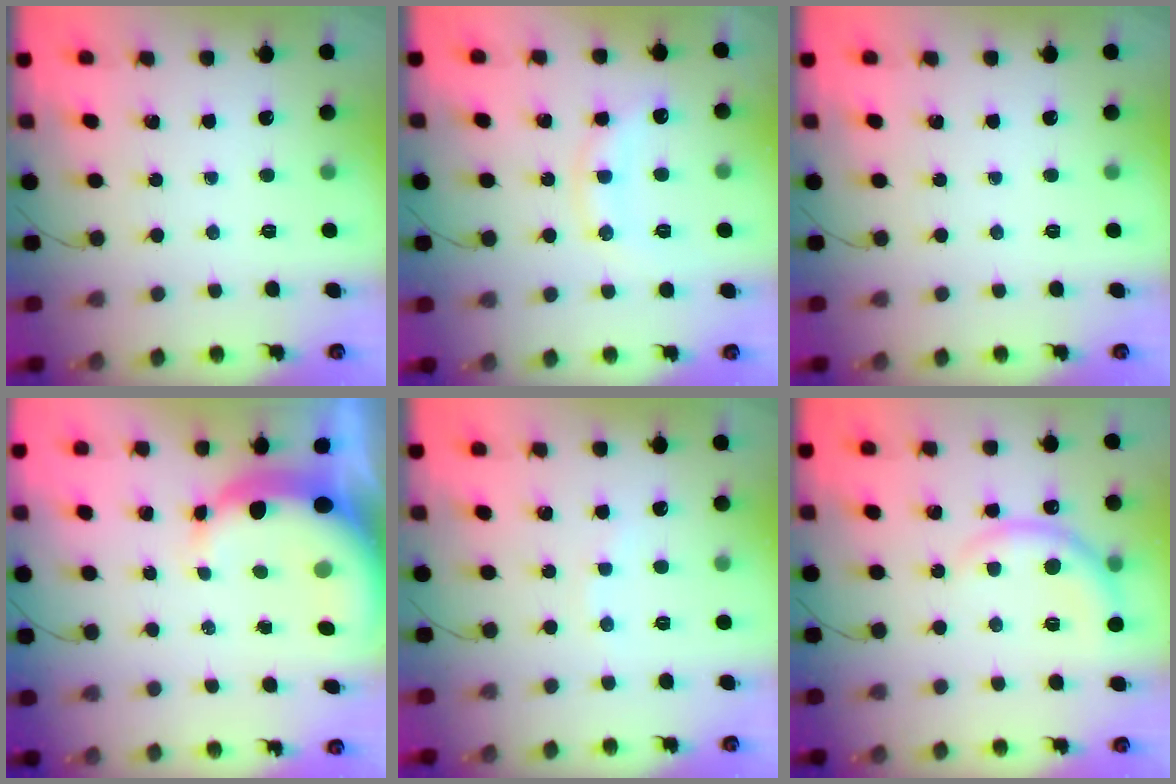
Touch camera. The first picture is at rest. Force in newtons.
{"total": 11.2, "press": 11.2, "slide": 0.7}
{"total": 0.0}
{"total": 10.5, "press": 10.3, "slide": 2.0}
{"total": 2.2, "press": 2.1, "slide": 0.7}
{"total": 7.2, "press": 7.1, "slide": 0.5}